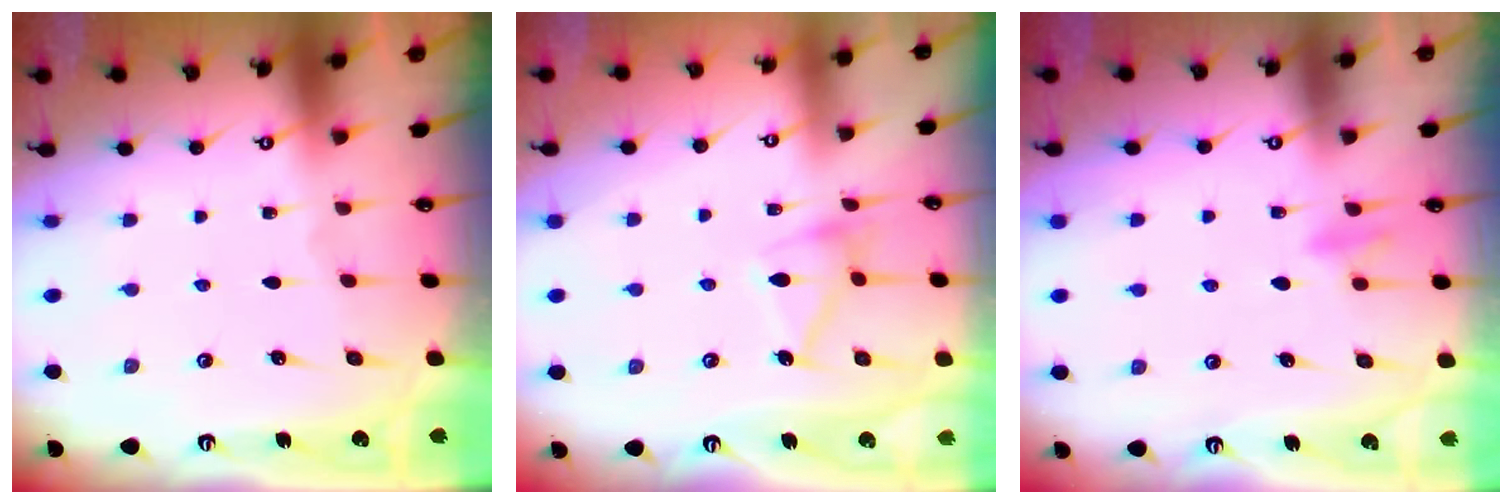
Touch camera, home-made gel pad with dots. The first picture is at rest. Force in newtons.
{"total": 13.1, "press": 13.1, "slide": 0.5}
{"total": 7.2, "press": 7.2, "slide": 1.0}